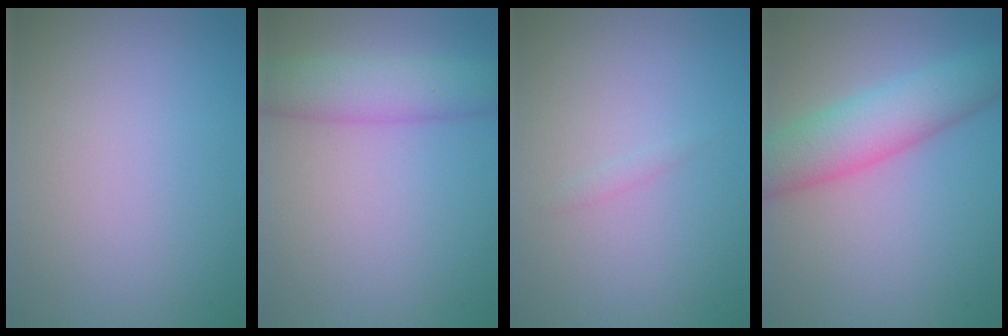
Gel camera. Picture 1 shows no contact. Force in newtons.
{"total": 4.4, "press": 4.4, "slide": 0.5}
{"total": 0.5, "press": 0.5, "slide": 0.0}
{"total": 6.3, "press": 6.3, "slide": 0.3}